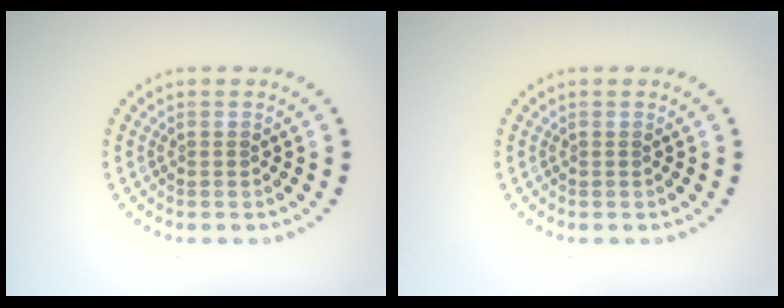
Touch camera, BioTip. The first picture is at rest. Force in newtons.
{"total": 0.0}